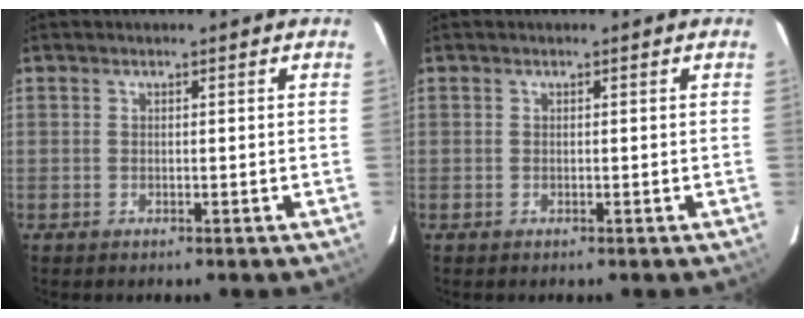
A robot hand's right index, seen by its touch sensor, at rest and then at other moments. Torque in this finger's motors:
{"motor_torque": [0.00, 0.00, 0.01, 0.00]}